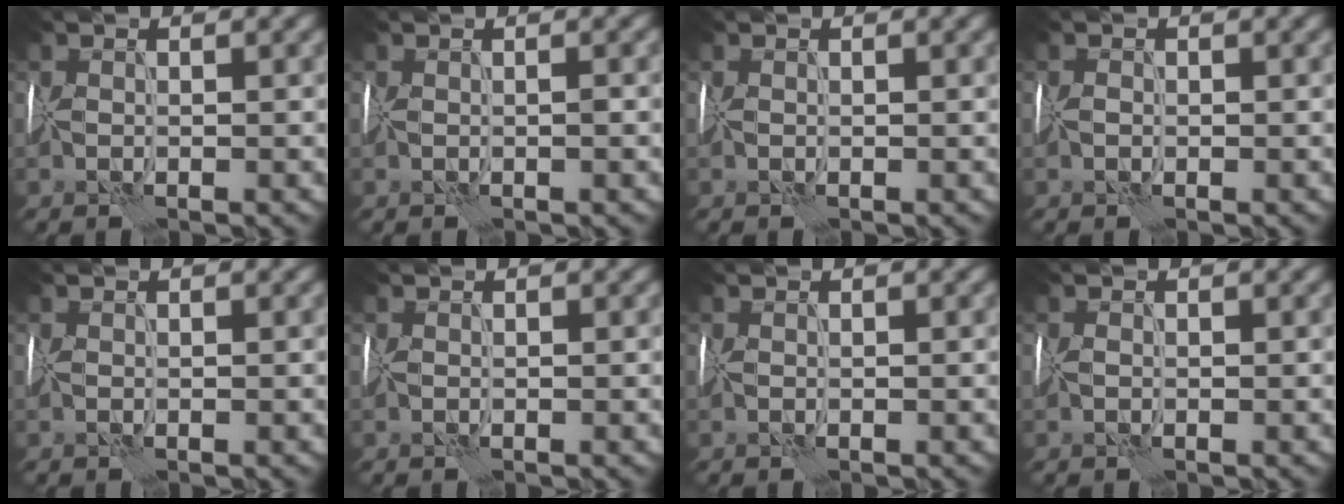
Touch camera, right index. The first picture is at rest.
{"total": 0.7, "force": [0.1, -0.4, 0.6], "torque": [-0.010, 0.000, 0.001]}
{"total": 0.0}
{"total": 0.0}
{"total": 0.0}
{"total": 0.0}
{"total": 0.0}
{"total": 0.0}